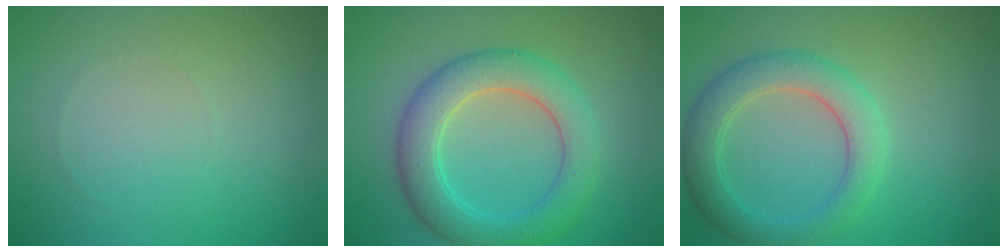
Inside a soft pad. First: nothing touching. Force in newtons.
{"total": 5.8, "press": 5.8, "slide": 0.2}
{"total": 4.2, "press": 4.2, "slide": 0.1}